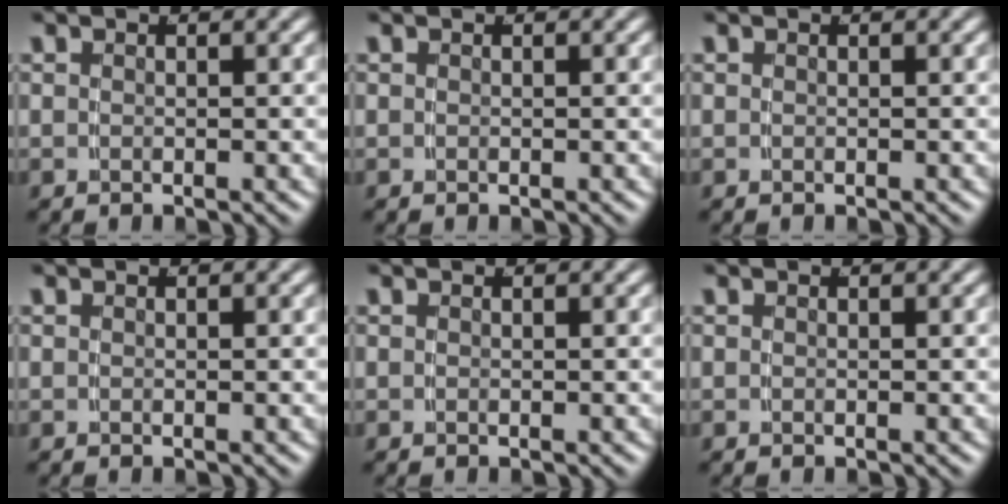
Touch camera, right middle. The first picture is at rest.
{"total": 0.0}
{"total": 0.0}
{"total": 0.0}
{"total": 1.1, "force": [-0.2, -1.1, -0.3], "torque": [0.016, -0.009, 0.006]}
{"total": 0.0}